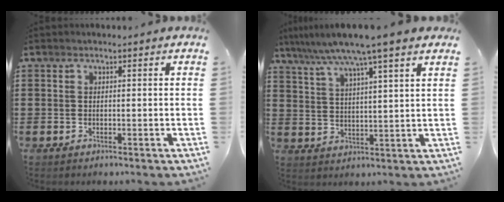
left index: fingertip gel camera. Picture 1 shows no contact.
{"total": 7.8, "force": [6.2, -0.9, 4.6], "torque": [-0.107, -0.029, 0.103]}